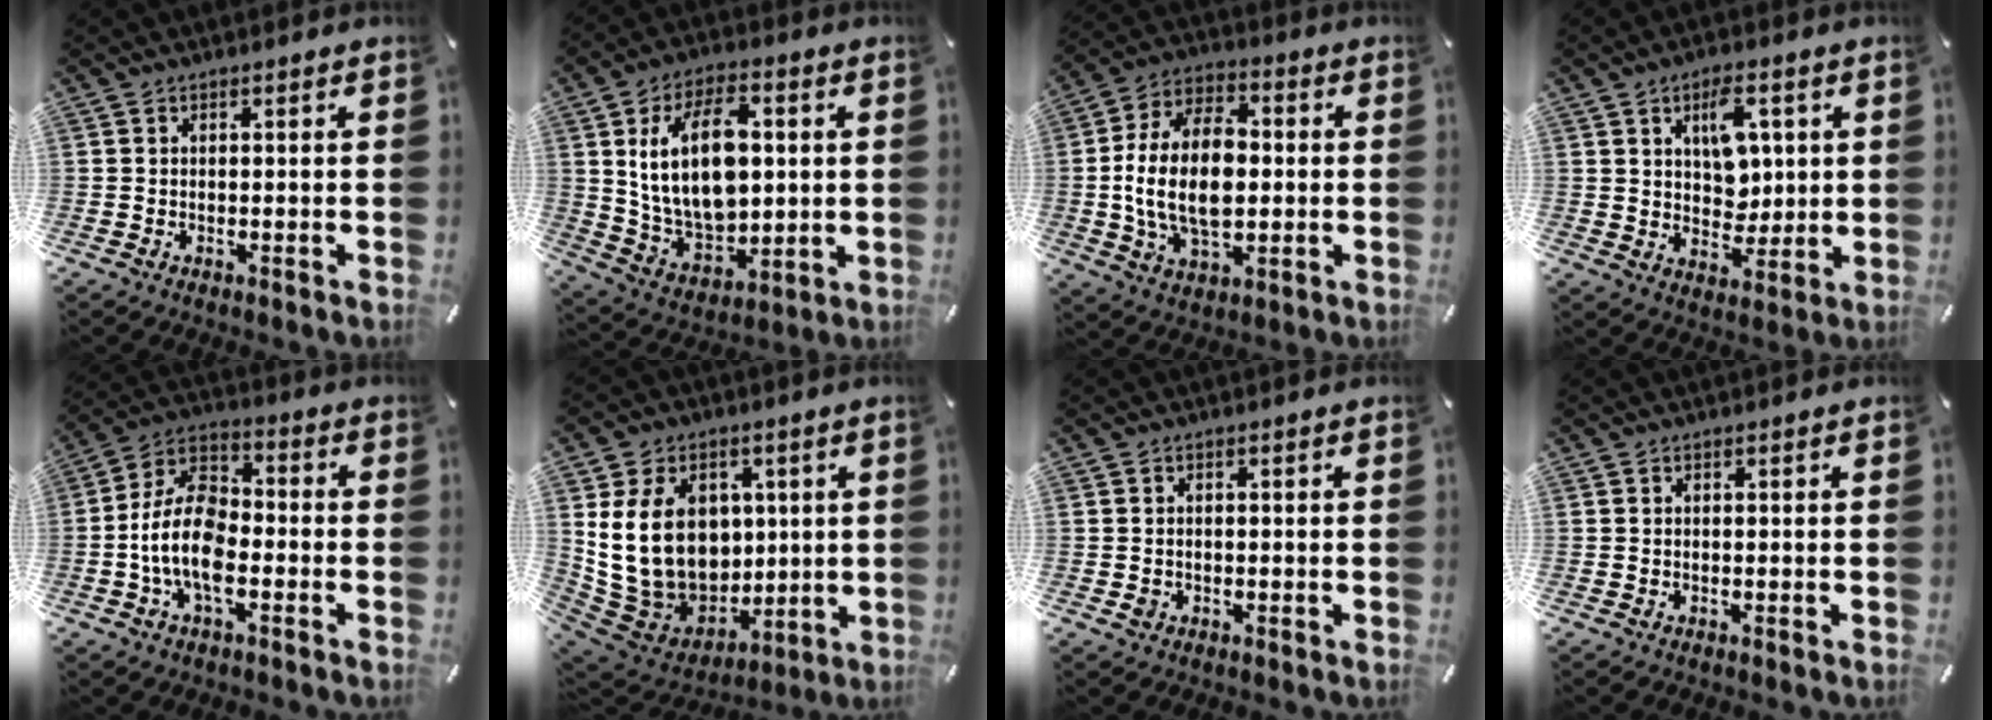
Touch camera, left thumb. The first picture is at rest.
{"total": 17.8, "force": [3.0, 11.5, 13.2], "torque": [-0.264, -0.001, 0.050]}
{"total": 17.3, "force": [-1.1, 11.3, 13.0], "torque": [-0.275, 0.001, -0.023]}
{"total": 8.9, "force": [2.9, 6.5, 5.4], "torque": [-0.074, 0.000, 0.047]}
{"total": 12.9, "force": [-3.7, 7.4, 9.9], "torque": [-0.211, 0.013, -0.069]}
{"total": 19.2, "force": [3.3, 15.3, 11.2], "torque": [-0.225, -0.032, 0.066]}
{"total": 1.5, "force": [-0.4, 1.3, 0.6], "torque": [-0.003, 0.000, -0.011]}
{"total": 0.0}